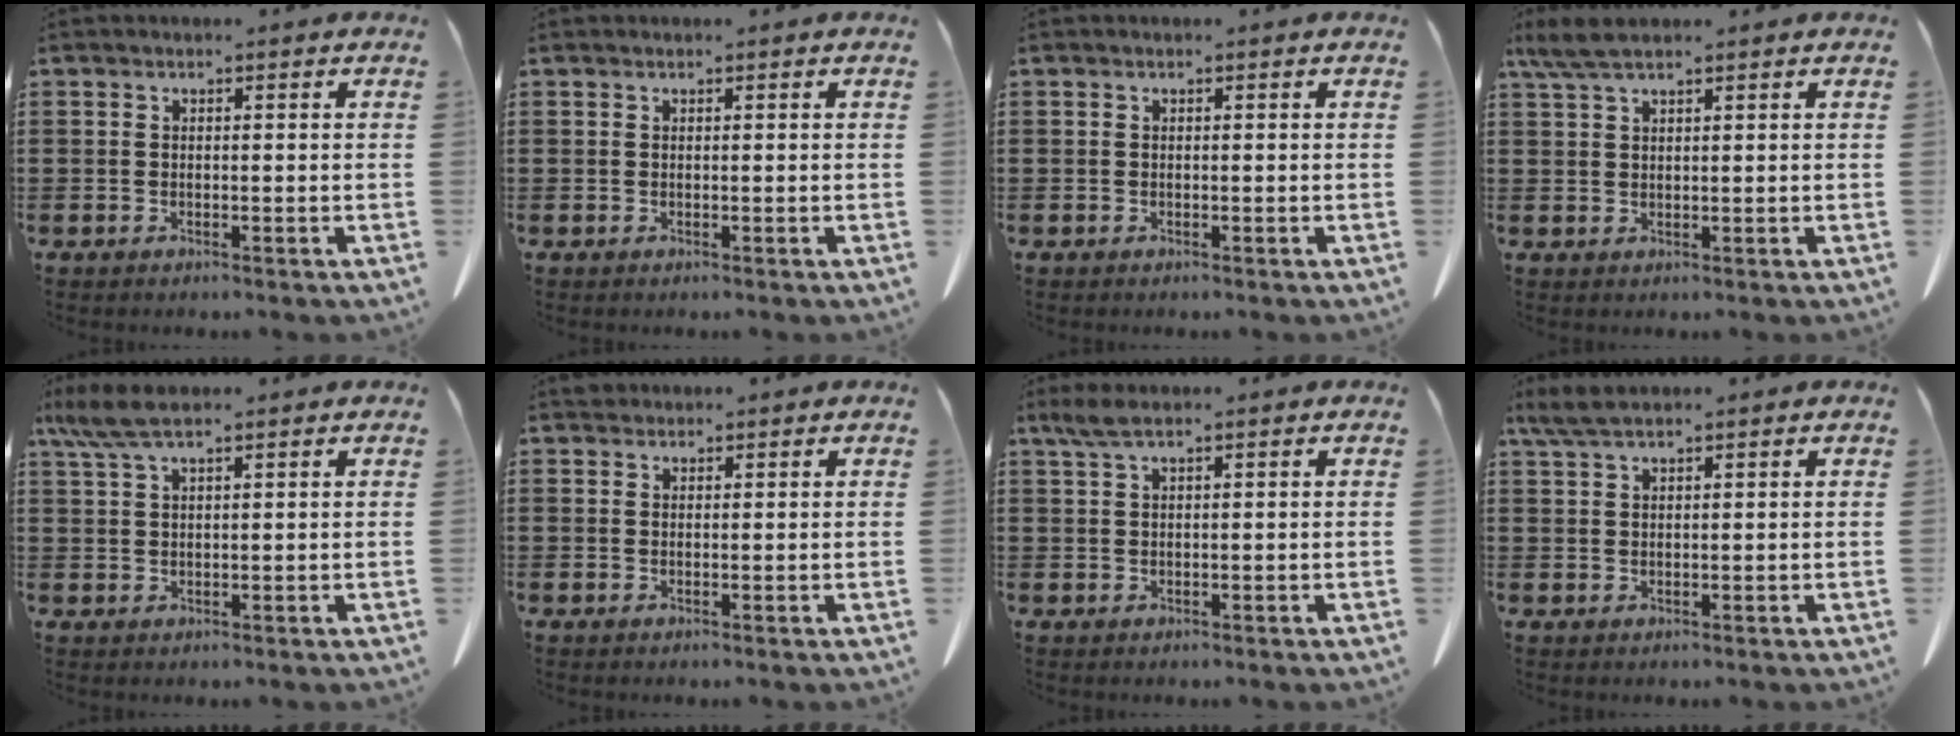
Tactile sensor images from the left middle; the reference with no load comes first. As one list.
[{"total": 0.0}, {"total": 0.0}, {"total": 3.8, "force": [2.6, 0.7, 2.7], "torque": [-0.058, 0.004, 0.049]}, {"total": 4.8, "force": [3.2, 1.0, 3.4], "torque": [-0.081, -0.001, 0.056]}, {"total": 1.1, "force": [0.9, 0.5, 0.0], "torque": [-0.003, 0.004, 0.019]}, {"total": 2.5, "force": [1.6, 0.4, 1.8], "torque": [-0.040, 0.002, 0.029]}, {"total": 3.3, "force": [2.3, 0.7, 2.3], "torque": [-0.049, 0.004, 0.043]}]